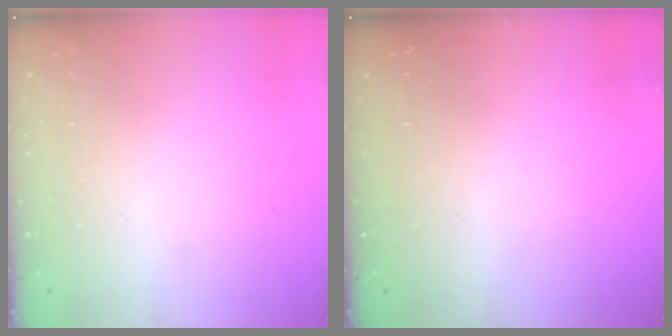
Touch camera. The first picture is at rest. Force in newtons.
{"total": 0.0}